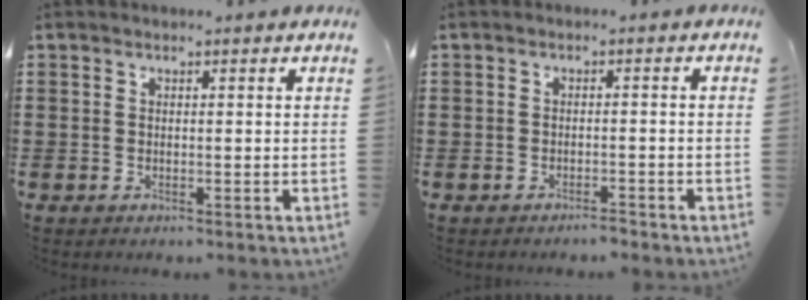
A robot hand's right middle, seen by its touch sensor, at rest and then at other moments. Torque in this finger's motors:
{"motor_torque": [0.01, -0.01, 0.00, 0.00]}